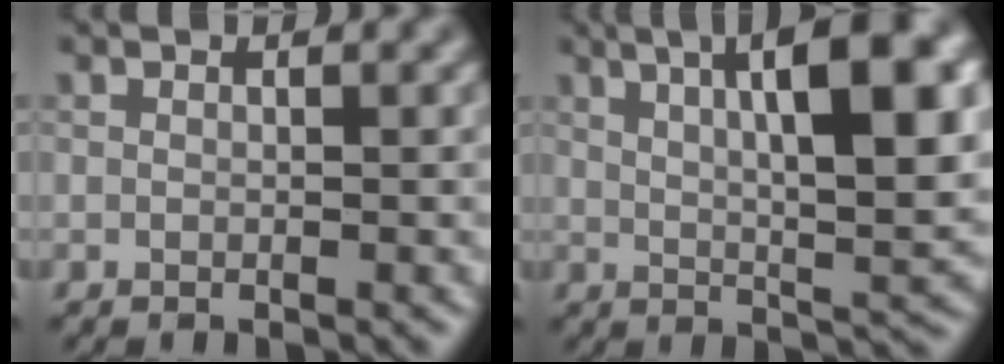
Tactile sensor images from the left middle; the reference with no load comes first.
{"total": 11.1, "force": [3.2, 2.9, 10.3], "torque": [-0.137, 0.009, 0.059]}